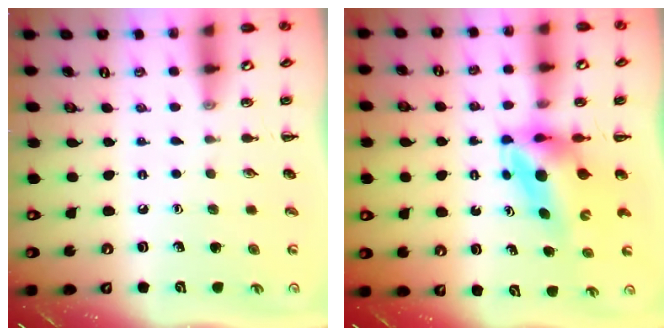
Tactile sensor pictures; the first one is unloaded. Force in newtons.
{"total": 5.3, "press": 5.0, "slide": 1.5}